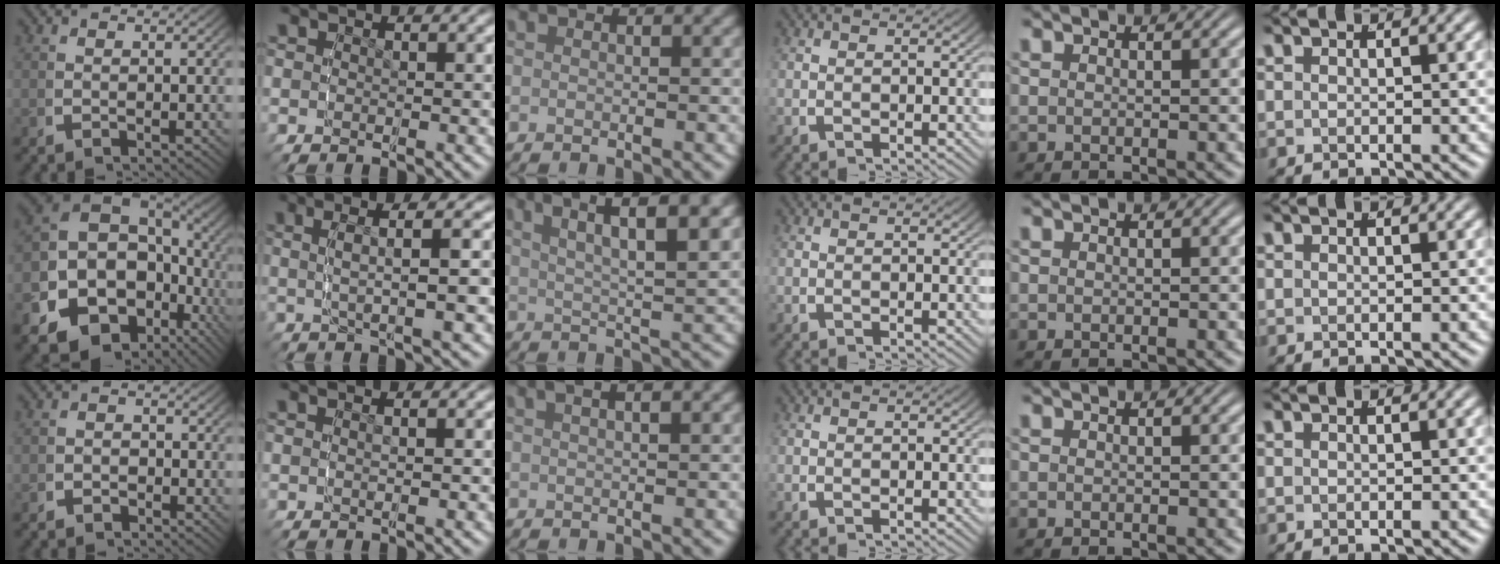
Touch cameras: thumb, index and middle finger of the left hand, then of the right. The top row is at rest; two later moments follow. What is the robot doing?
{"motion": "lift_and_place", "object": "sponge"}